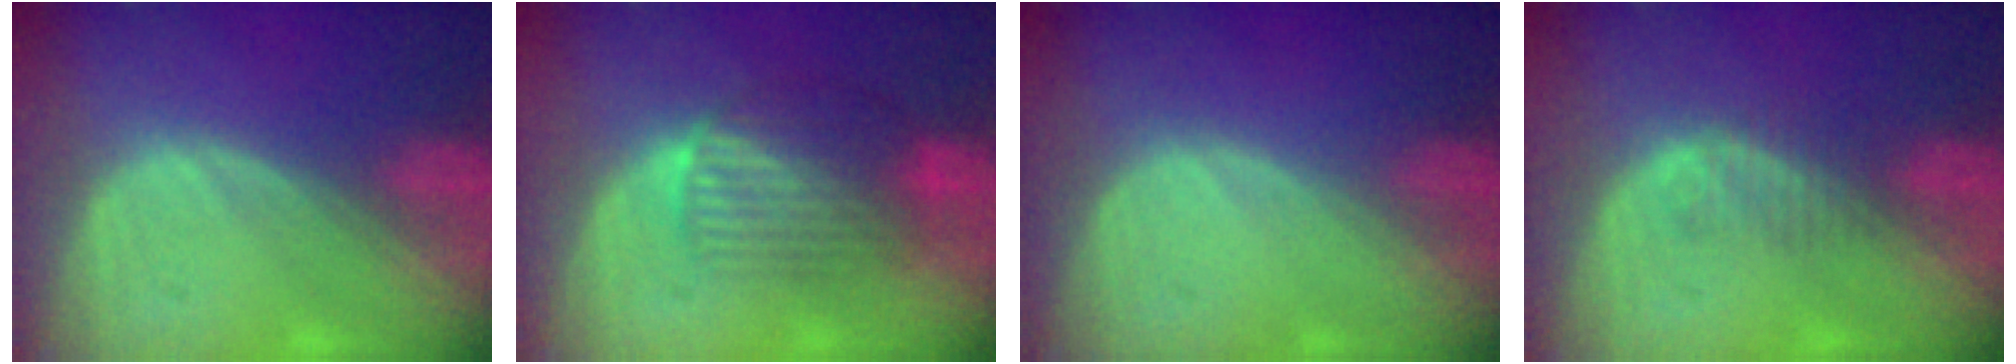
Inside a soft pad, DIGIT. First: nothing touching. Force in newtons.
{"total": 6.7, "press": 6.6, "slide": 1.2}
{"total": 0.0}
{"total": 2.2, "press": 2.0, "slide": 0.9}